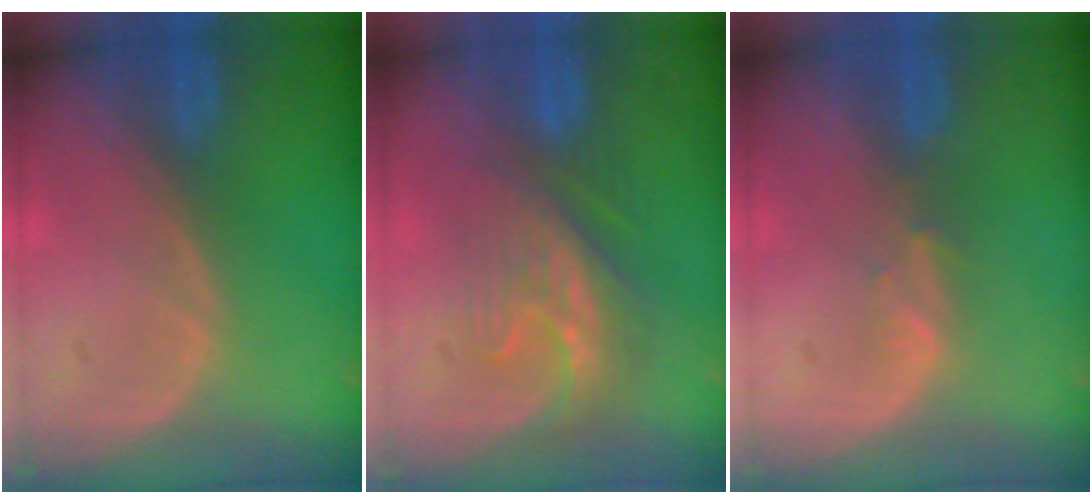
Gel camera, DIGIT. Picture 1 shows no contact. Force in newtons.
{"total": 8.6, "press": 7.3, "slide": 4.6}
{"total": 1.4, "press": 1.2, "slide": 0.6}